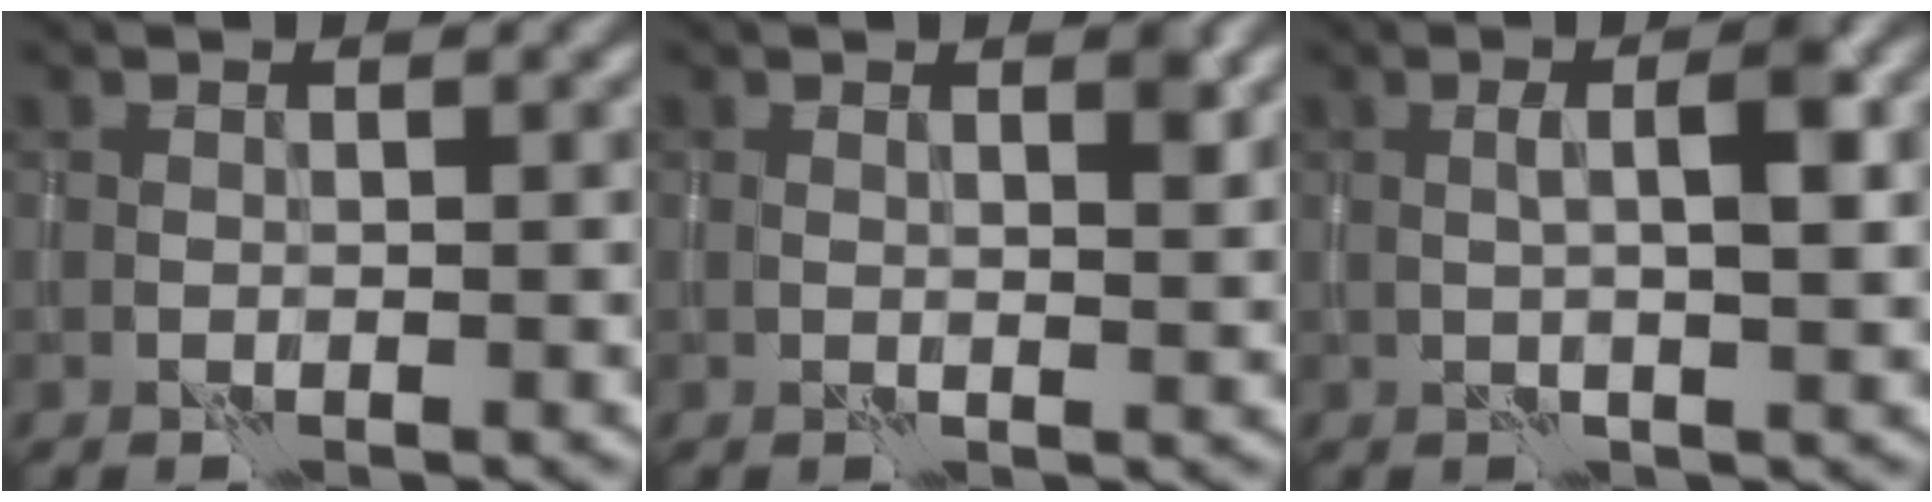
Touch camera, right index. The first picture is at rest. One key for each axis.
{"total": 1.8, "fx": 0.9, "fy": 0.5, "fz": 1.4, "tx": -0.016, "ty": -0.001, "tz": 0.015}
{"total": 4.5, "fx": 0.4, "fy": 0.9, "fz": 4.4, "tx": -0.073, "ty": 0.009, "tz": 0.006}